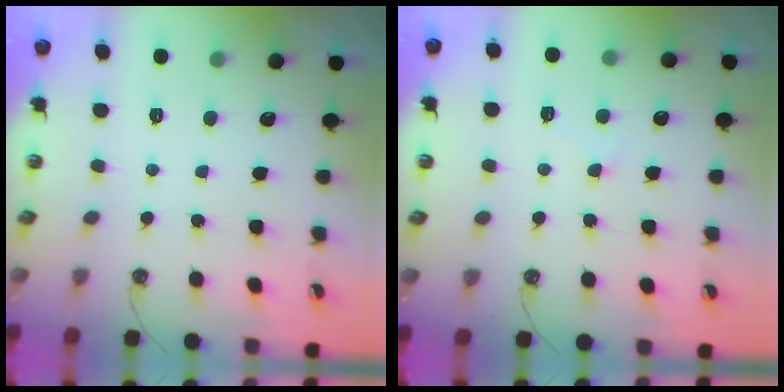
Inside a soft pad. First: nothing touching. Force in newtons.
{"total": 2.1, "press": 2.1, "slide": 0.5}